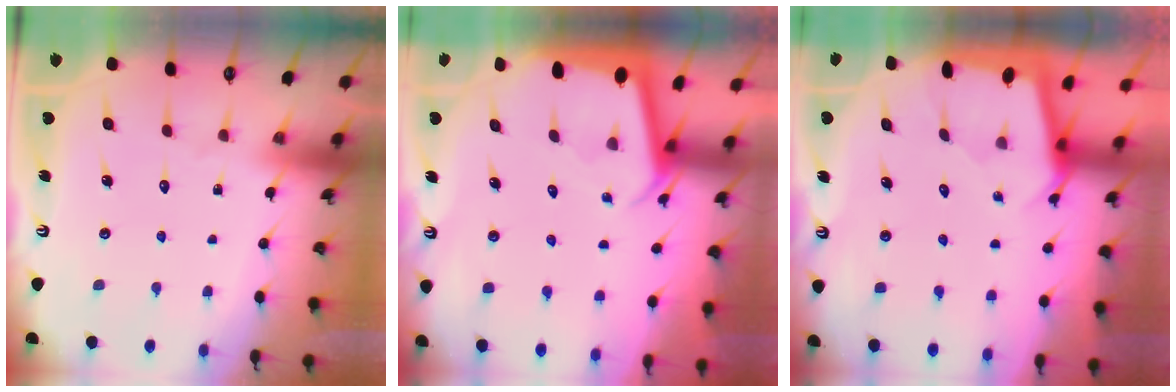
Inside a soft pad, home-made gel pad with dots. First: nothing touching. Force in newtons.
{"total": 2.2, "press": 2.2, "slide": 0.1}
{"total": 1.7, "press": 1.6, "slide": 0.2}